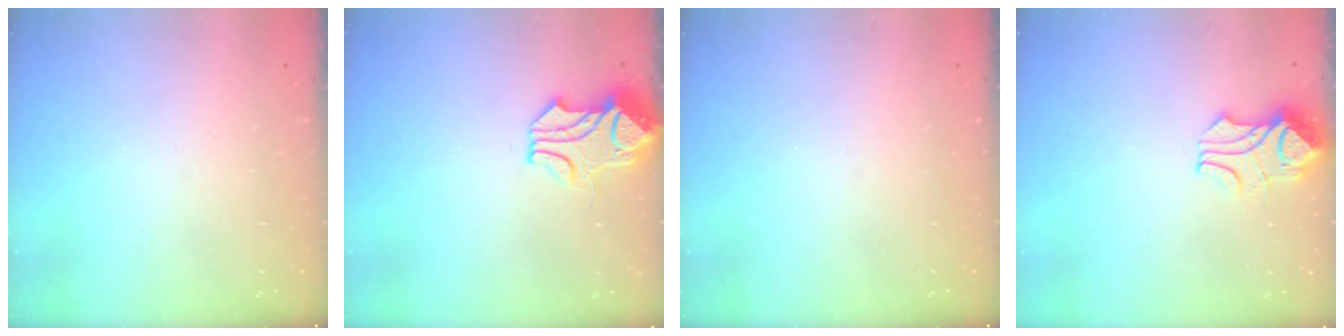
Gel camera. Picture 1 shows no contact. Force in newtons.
{"total": 1.5, "press": 0.8, "slide": 1.3}
{"total": 0.0}
{"total": 3.8, "press": 3.6, "slide": 1.1}